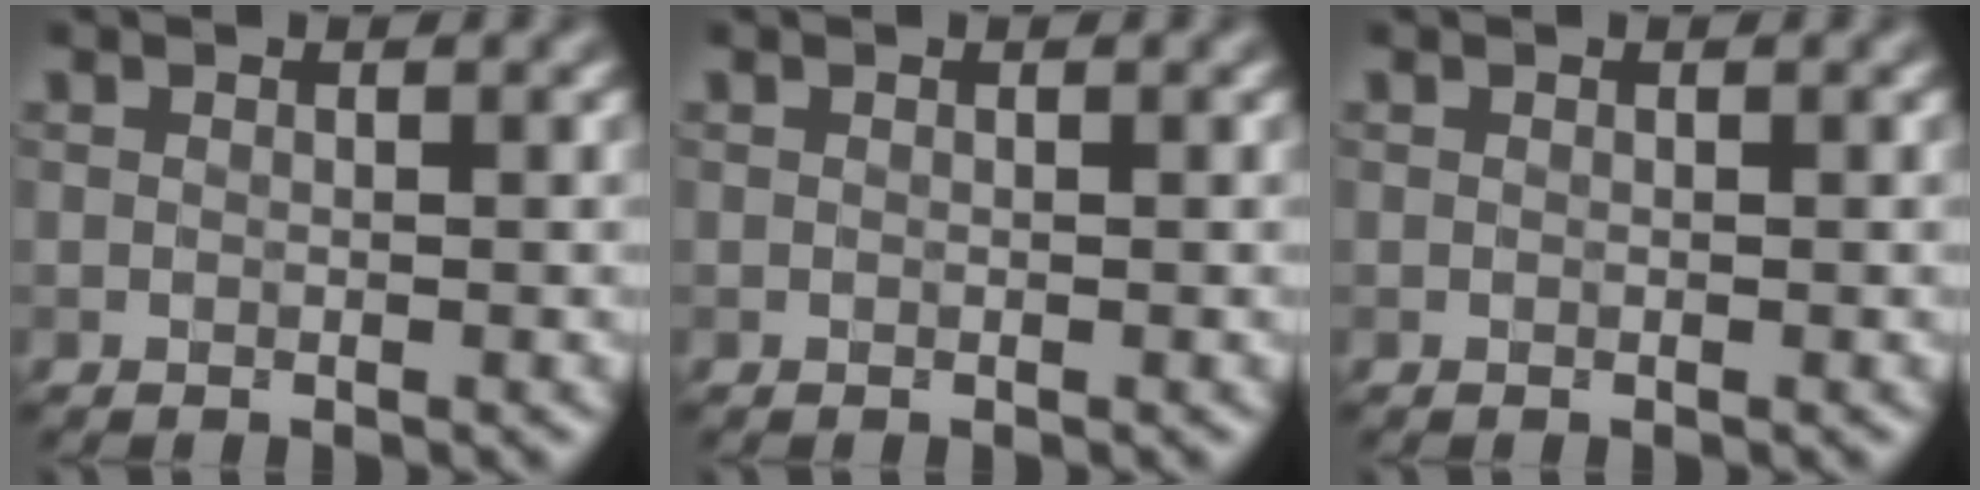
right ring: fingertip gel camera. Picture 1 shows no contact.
{"total": 0.0}
{"total": 0.0}